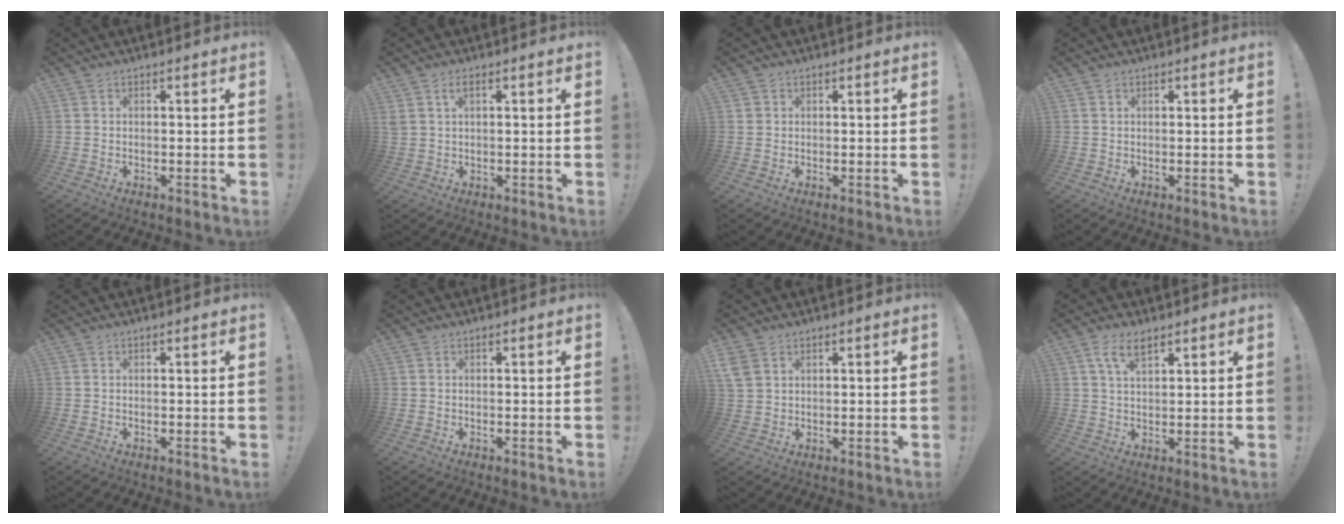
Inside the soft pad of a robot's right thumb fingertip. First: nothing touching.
{"total": 3.1, "force": [1.3, 1.6, 2.4], "torque": [-0.047, 0.003, 0.024]}
{"total": 0.8, "force": [0.4, 0.7, 0.0], "torque": [-0.008, 0.003, 0.009]}
{"total": 0.7, "force": [0.5, 0.5, 0.2], "torque": [-0.001, -0.002, 0.009]}
{"total": 0.0}
{"total": 0.0}
{"total": 4.4, "force": [2.4, 2.8, 2.4], "torque": [-0.055, -0.005, 0.049]}
{"total": 6.3, "force": [3.5, 2.8, 4.3], "torque": [-0.082, -0.004, 0.066]}